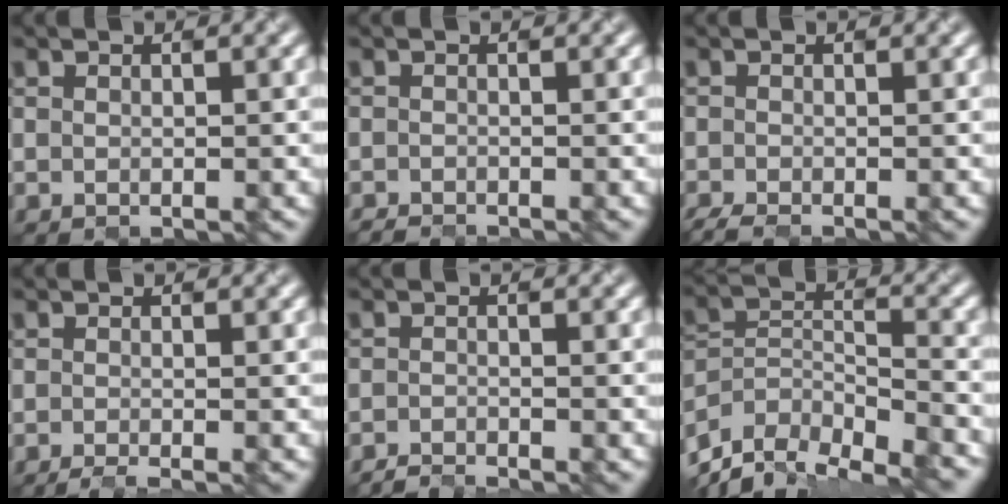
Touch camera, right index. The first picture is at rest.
{"total": 0.5, "force": [-0.5, 0.0, -0.1], "torque": [0.007, -0.004, -0.013]}
{"total": 1.1, "force": [-0.8, 0.2, 0.7], "torque": [-0.013, -0.006, -0.022]}
{"total": 1.6, "force": [-0.6, 0.7, 1.4], "torque": [-0.004, -0.002, -0.012]}
{"total": 1.3, "force": [-1.3, 0.0, 0.2], "torque": [0.010, -0.006, -0.033]}
{"total": 10.6, "force": [-9.4, 3.6, 3.1], "torque": [-0.052, -0.002, -0.153]}